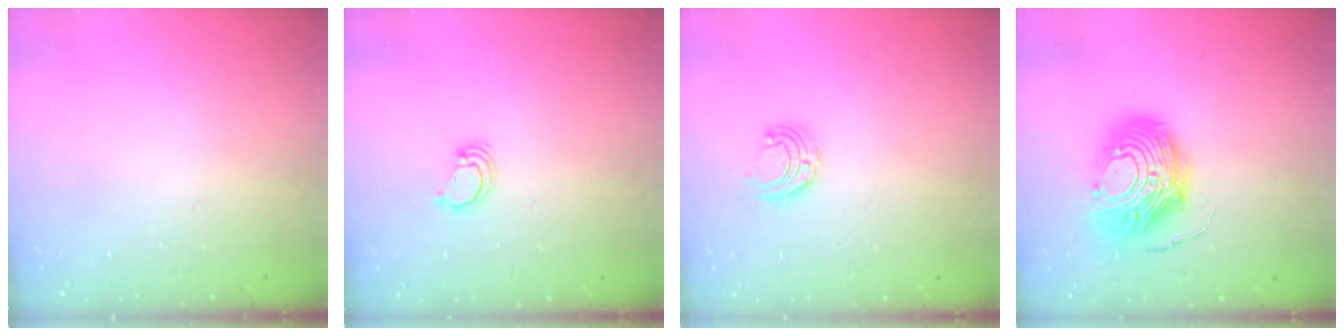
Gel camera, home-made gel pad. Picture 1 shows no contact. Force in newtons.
{"total": 2.8, "press": 2.8, "slide": 0.2}
{"total": 6.3, "press": 6.3, "slide": 0.5}
{"total": 14.6, "press": 14.6, "slide": 1.5}